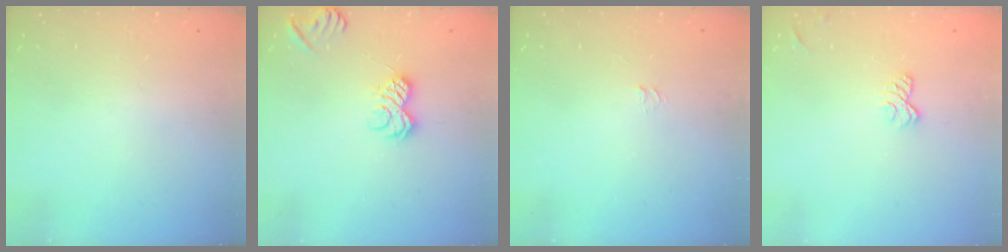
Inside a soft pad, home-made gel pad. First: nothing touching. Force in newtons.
{"total": 8.5, "press": 8.4, "slide": 1.2}
{"total": 3.7, "press": 3.7, "slide": 0.3}
{"total": 6.2, "press": 6.1, "slide": 1.2}